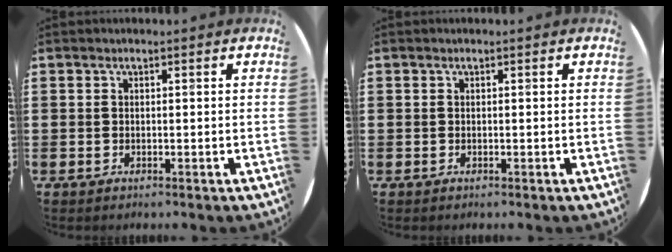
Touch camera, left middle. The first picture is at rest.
{"total": 0.0}